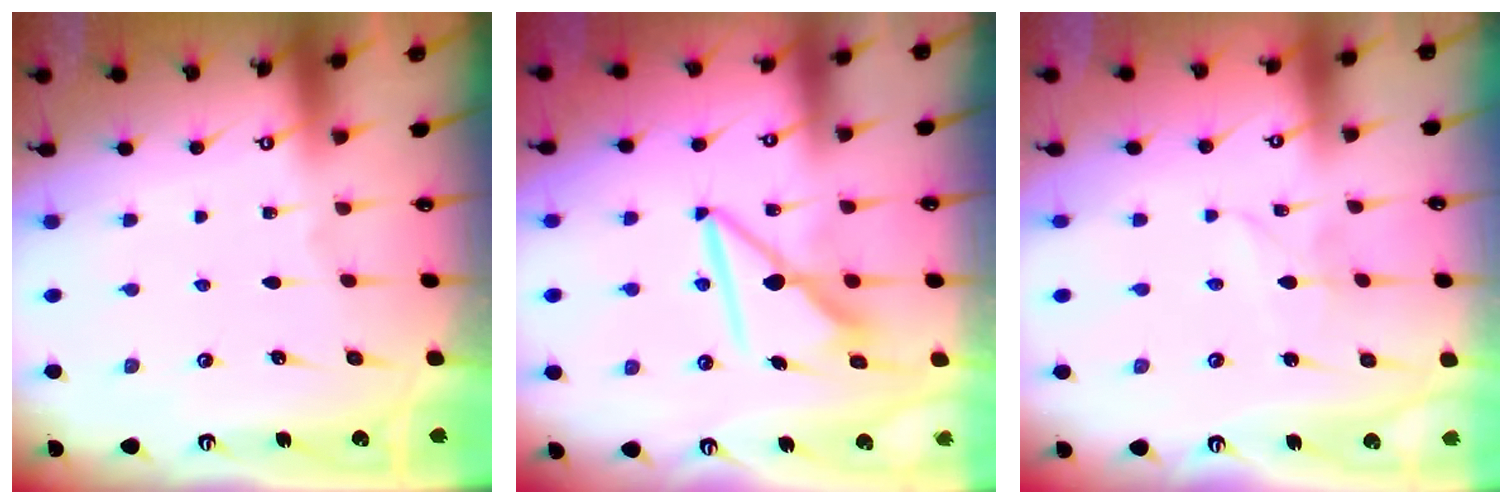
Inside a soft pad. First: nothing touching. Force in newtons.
{"total": 9.6, "press": 9.6, "slide": 0.8}
{"total": 2.3, "press": 2.3, "slide": 0.0}